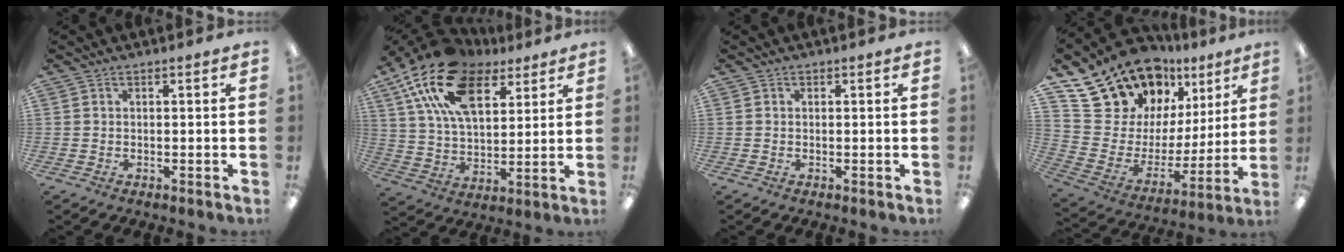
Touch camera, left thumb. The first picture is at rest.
{"total": 21.1, "force": [12.0, 11.5, 13.1], "torque": [-0.264, -0.040, 0.216]}
{"total": 0.0}
{"total": 17.9, "force": [14.6, 9.6, 4.1], "torque": [-0.095, -0.118, 0.280]}